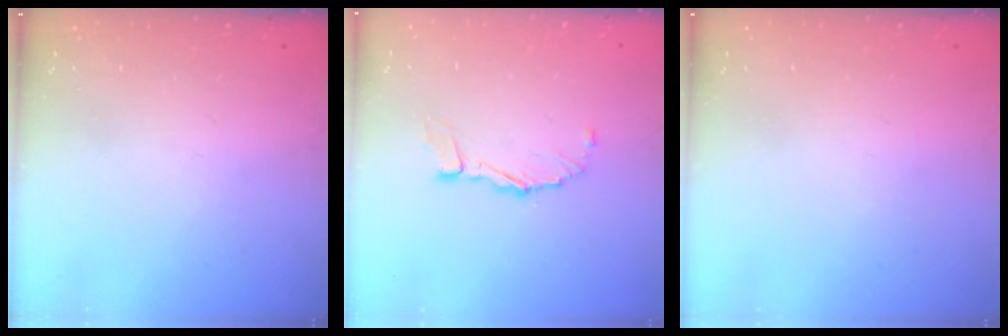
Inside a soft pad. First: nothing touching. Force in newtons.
{"total": 7.3, "press": 7.2, "slide": 0.7}
{"total": 0.0}